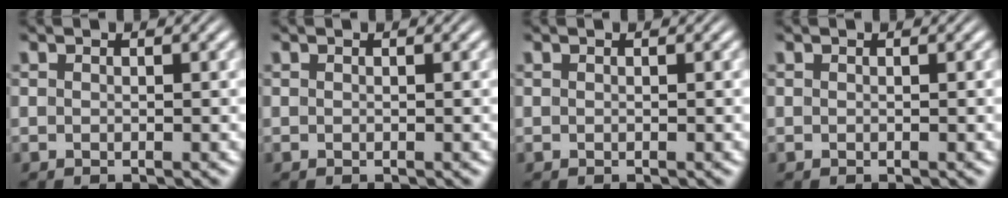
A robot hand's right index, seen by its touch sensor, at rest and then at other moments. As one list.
[{"total": 0.0}, {"total": 0.0}, {"total": 0.0}]